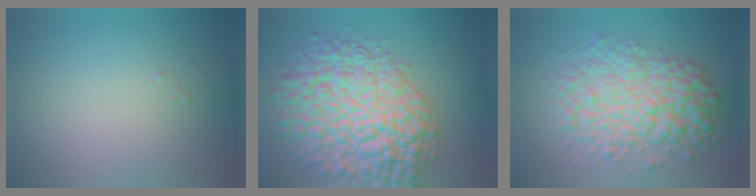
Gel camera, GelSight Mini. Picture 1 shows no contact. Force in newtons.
{"total": 12.9, "press": 12.9, "slide": 0.4}
{"total": 7.4, "press": 7.4, "slide": 0.1}